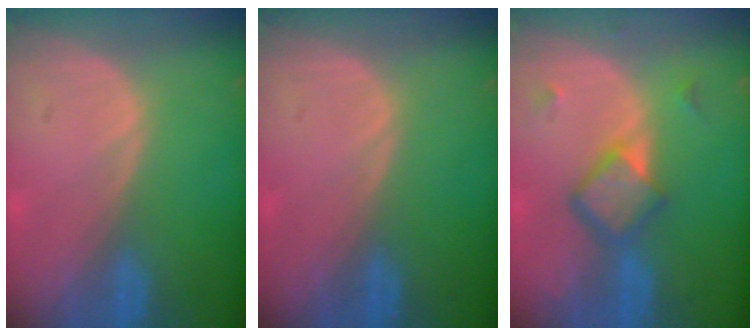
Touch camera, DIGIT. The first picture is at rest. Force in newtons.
{"total": 0.0}
{"total": 5.9, "press": 5.2, "slide": 2.8}